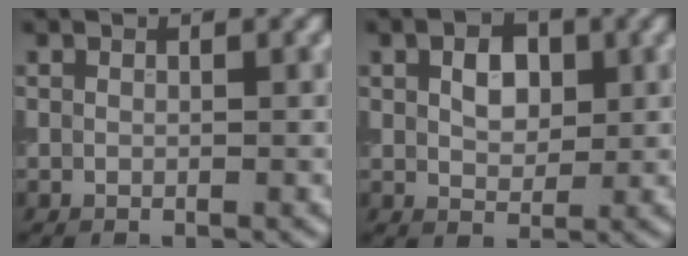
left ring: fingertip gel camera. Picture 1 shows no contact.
{"total": 3.1, "force": [0.8, 2.0, 2.1], "torque": [-0.040, 0.002, 0.013]}